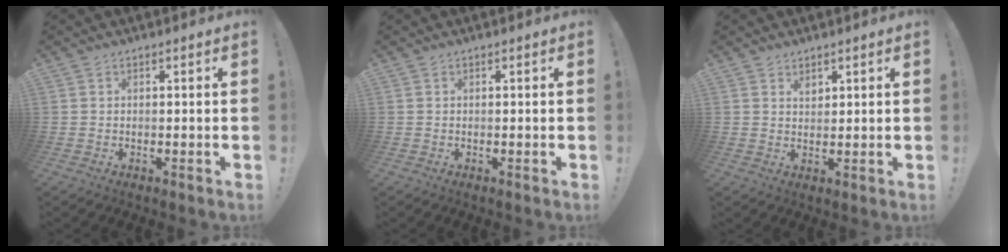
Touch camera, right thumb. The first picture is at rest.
{"total": 0.0}
{"total": 2.1, "force": [1.7, 1.0, 0.9], "torque": [-0.003, -0.010, 0.027]}